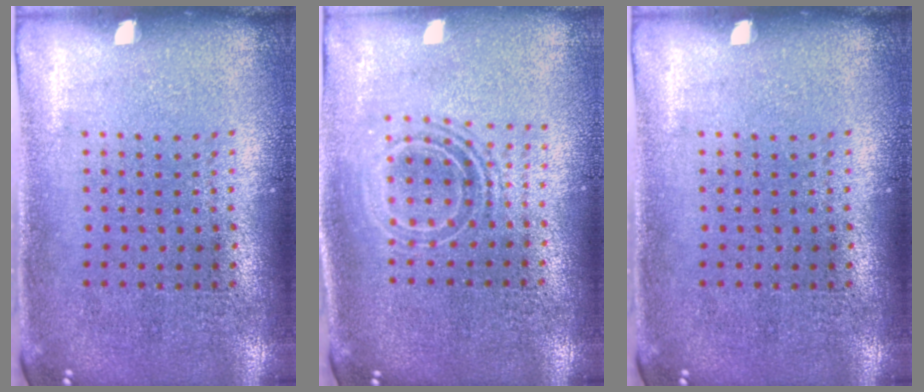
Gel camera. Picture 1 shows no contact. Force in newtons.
{"total": 1.7, "press": 1.3, "slide": 1.1}
{"total": 0.0}